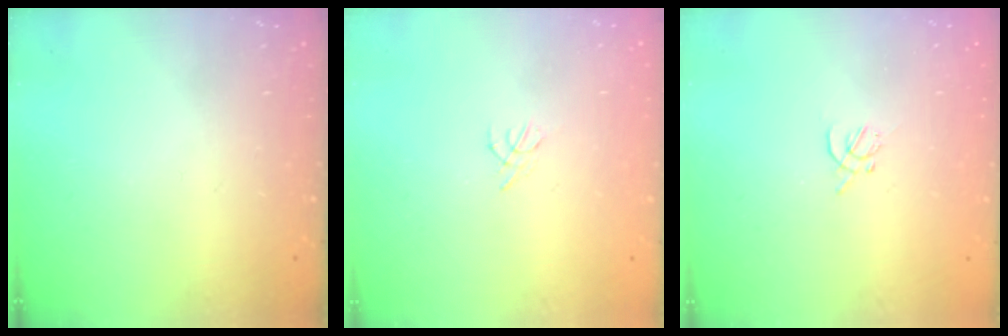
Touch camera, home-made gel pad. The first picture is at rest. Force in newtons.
{"total": 0.8, "press": 0.7, "slide": 0.3}
{"total": 1.4, "press": 1.3, "slide": 0.5}